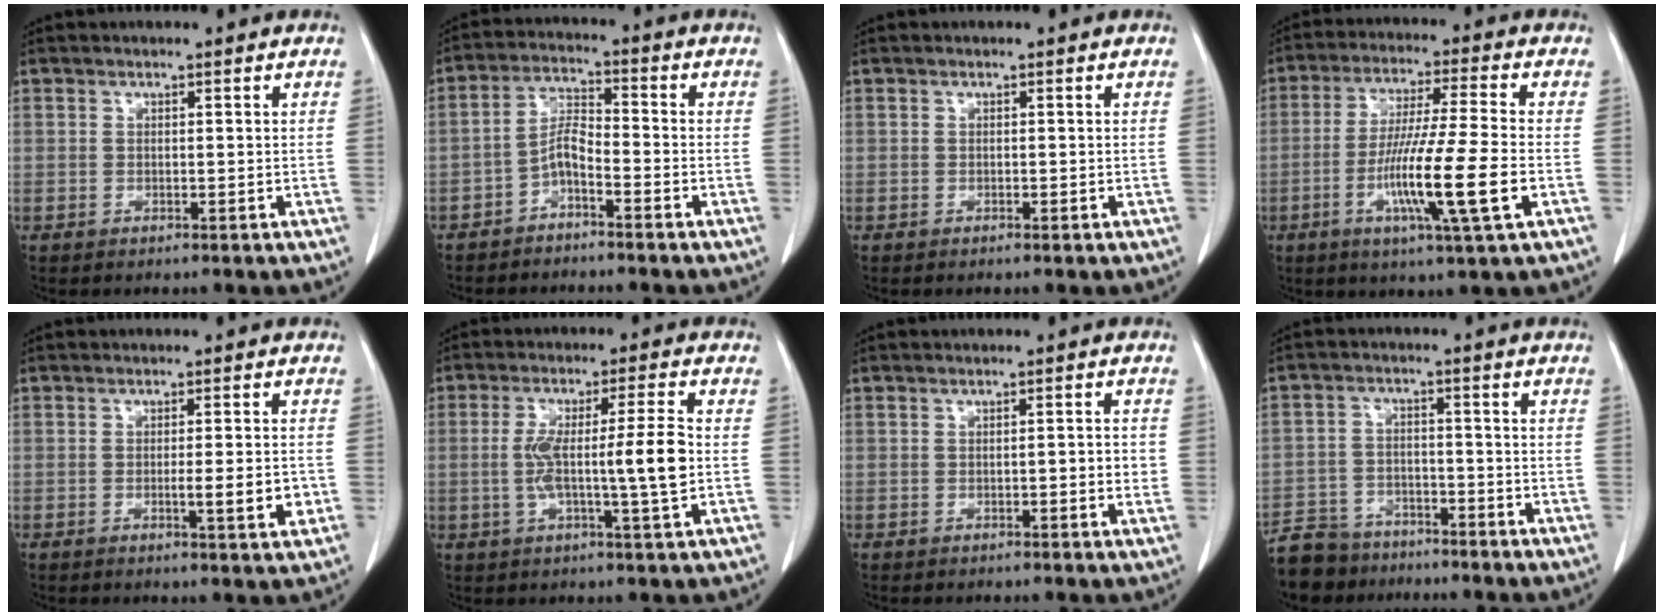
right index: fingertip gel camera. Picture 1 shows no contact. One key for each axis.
{"total": 4.4, "fx": -2.7, "fy": 1.2, "fz": 3.3, "tx": -0.066, "ty": 0.012, "tz": -0.056}
{"total": 0.0}
{"total": 13.0, "fx": -3.8, "fy": -0.7, "fz": 12.4, "tx": -0.234, "ty": -0.018, "tz": -0.075}
{"total": 4.6, "fx": -1.2, "fy": 0.3, "fz": 4.4, "tx": -0.063, "ty": -0.006, "tz": -0.016}
{"total": 10.3, "fx": -0.8, "fy": -0.2, "fz": 10.3, "tx": -0.184, "ty": 0.008, "tz": -0.016}
{"total": 2.6, "fx": -0.4, "fy": 0.5, "fz": 2.5, "tx": -0.035, "ty": 0.002, "tz": -0.007}
{"total": 8.4, "fx": -7.1, "fy": 4.3, "fz": 0.9, "tx": -0.021, "ty": 0.002, "tz": -0.123}